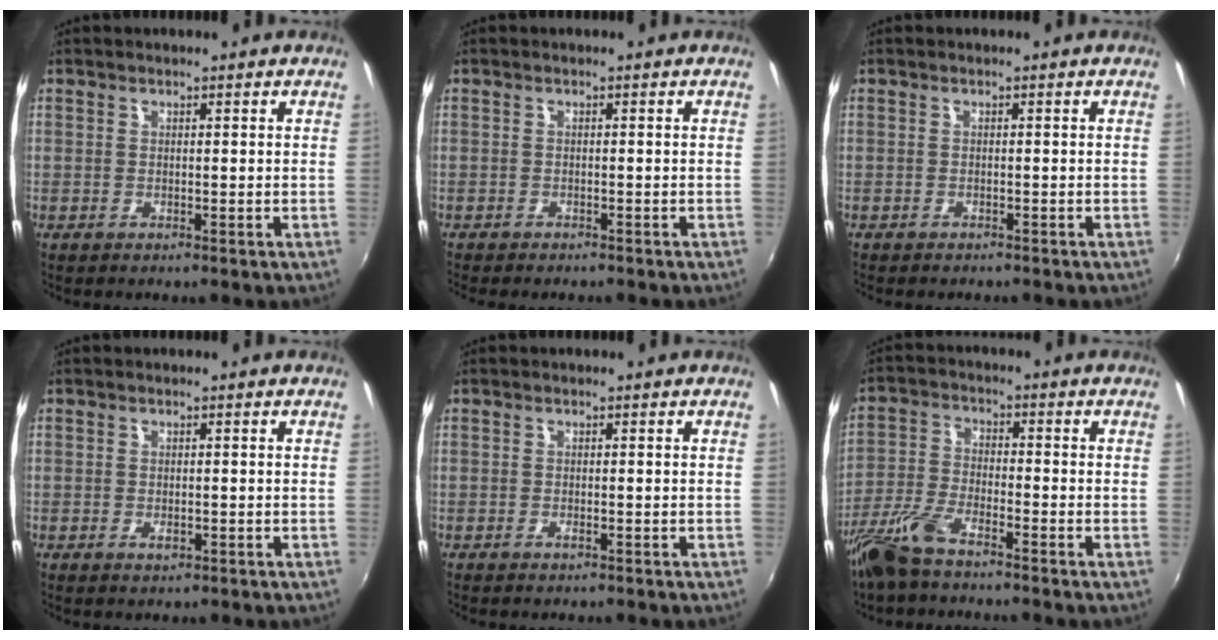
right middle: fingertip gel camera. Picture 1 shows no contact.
{"total": 2.8, "force": [-2.5, 0.5, 1.1], "torque": [-0.029, -0.015, -0.039]}
{"total": 1.6, "force": [-1.5, 0.3, 0.5], "torque": [-0.016, -0.009, -0.021]}
{"total": 1.2, "force": [-0.5, 0.6, 0.8], "torque": [-0.013, -0.001, -0.007]}
{"total": 0.6, "force": [-0.5, 0.1, 0.4], "torque": [-0.008, 0.000, -0.008]}
{"total": 8.5, "force": [-6.4, 2.2, 5.1], "torque": [-0.116, -0.007, -0.132]}